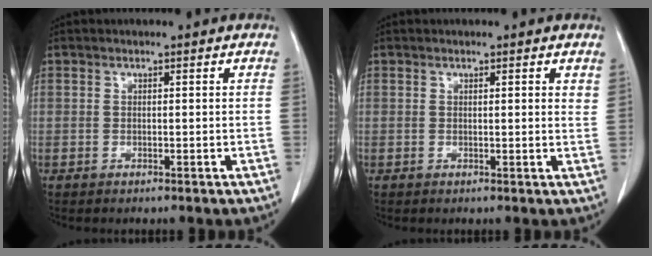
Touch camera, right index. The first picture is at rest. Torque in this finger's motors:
{"motor_torque": [-0.12, 0.08, -0.02, -0.01]}